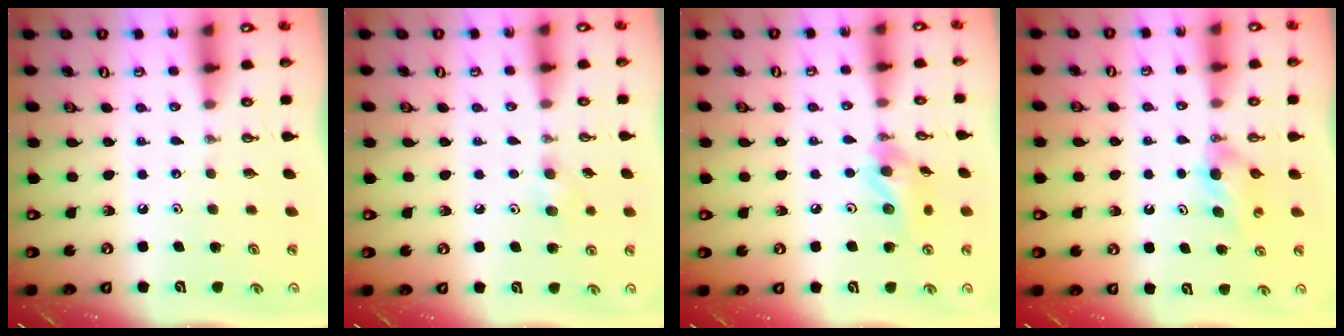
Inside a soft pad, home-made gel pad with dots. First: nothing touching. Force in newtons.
{"total": 5.0, "press": 4.8, "slide": 1.4}
{"total": 11.4, "press": 11.4, "slide": 1.4}
{"total": 5.1, "press": 5.0, "slide": 0.6}